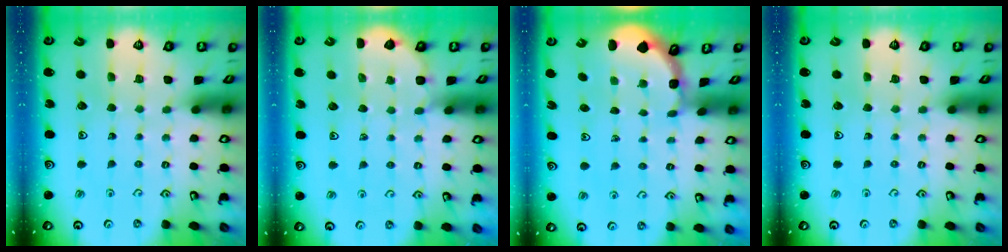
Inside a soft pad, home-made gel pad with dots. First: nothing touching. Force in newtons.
{"total": 3.2, "press": 3.2, "slide": 0.3}
{"total": 1.6, "press": 1.5, "slide": 0.2}
{"total": 0.0}